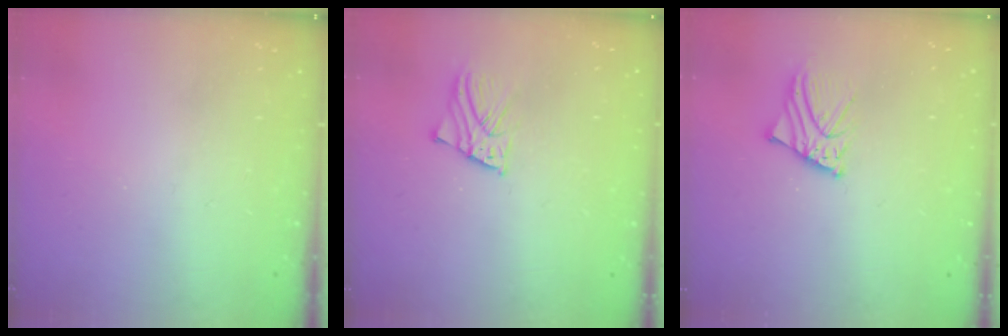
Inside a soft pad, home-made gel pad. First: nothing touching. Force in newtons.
{"total": 2.6, "press": 2.6, "slide": 0.1}
{"total": 3.8, "press": 3.8, "slide": 0.3}